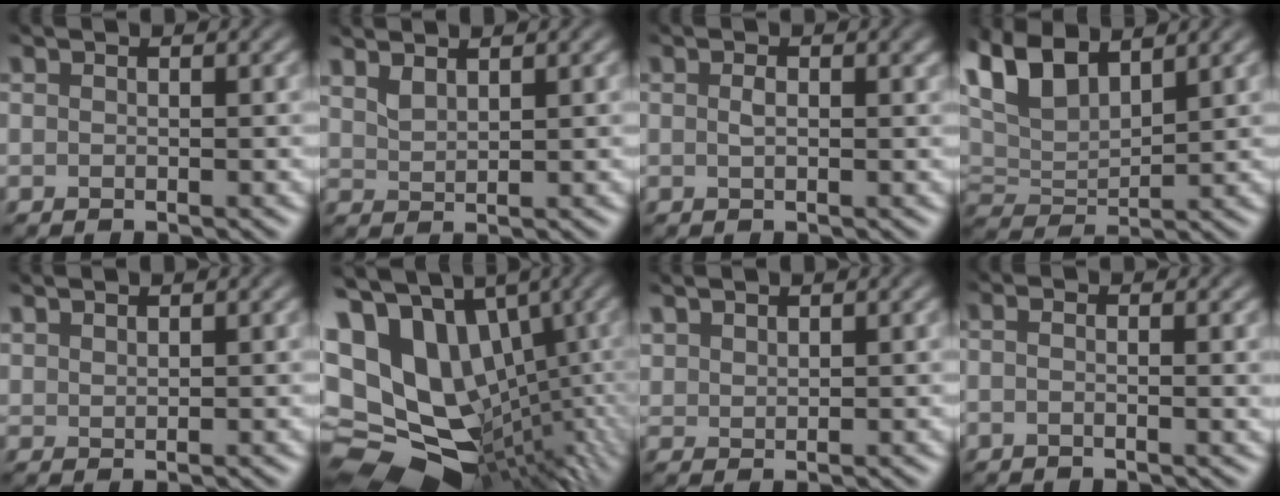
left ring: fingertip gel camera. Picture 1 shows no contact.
{"total": 1.6, "force": [1.5, -0.2, 0.6], "torque": [-0.018, 0.004, 0.037]}
{"total": 1.1, "force": [0.1, 0.4, 1.0], "torque": [-0.016, 0.001, 0.003]}
{"total": 6.2, "force": [3.9, 2.4, 4.1], "torque": [-0.102, 0.012, 0.074]}
{"total": 1.3, "force": [1.3, -0.1, 0.3], "torque": [-0.011, 0.006, 0.031]}
{"total": 19.0, "force": [1.3, 15.1, 11.4], "torque": [-0.227, 0.011, 0.050]}
{"total": 1.5, "force": [1.5, 0.2, 0.4], "torque": [-0.015, 0.007, 0.036]}
{"total": 1.3, "force": [-0.3, 0.0, 1.2], "torque": [-0.022, -0.003, -0.004]}